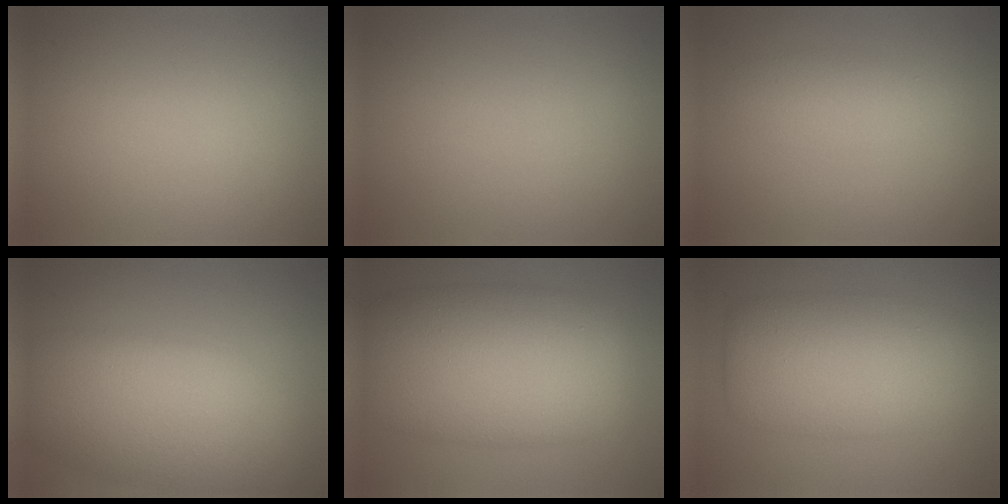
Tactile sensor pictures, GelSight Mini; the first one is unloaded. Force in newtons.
{"total": 0.0}
{"total": 2.4, "press": 2.4, "slide": 0.0}
{"total": 10.2, "press": 10.2, "slide": 0.5}
{"total": 12.3, "press": 12.3, "slide": 0.4}
{"total": 8.3, "press": 8.3, "slide": 0.4}